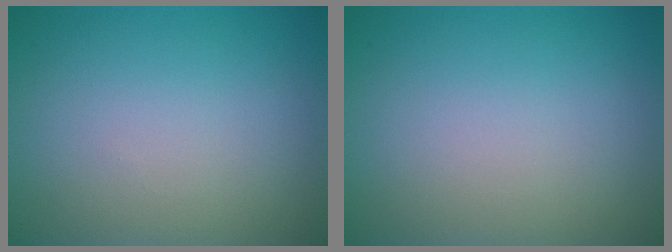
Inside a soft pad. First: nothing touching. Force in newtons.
{"total": 0.0}